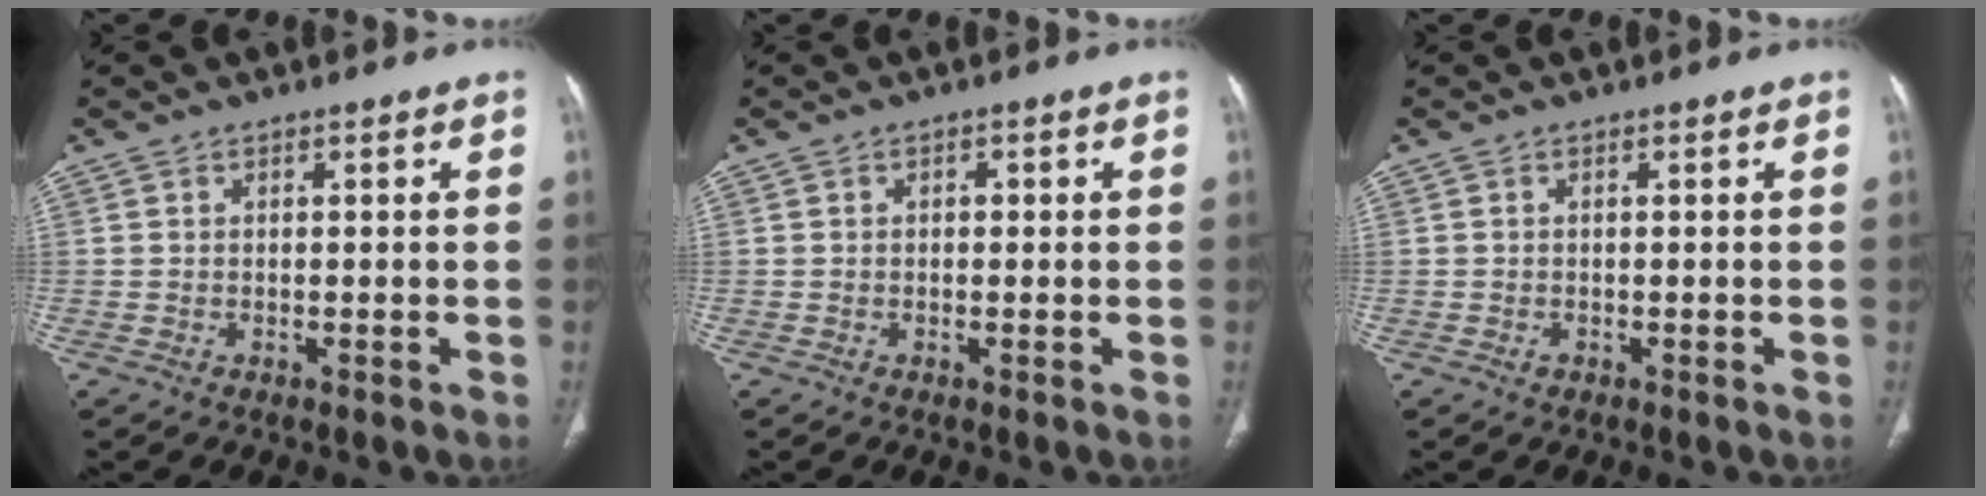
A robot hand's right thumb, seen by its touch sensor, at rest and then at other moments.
{"total": 1.1, "force": [0.2, 0.8, 0.8], "torque": [-0.010, 0.004, 0.002]}
{"total": 0.6, "force": [-0.2, 0.5, 0.3], "torque": [-0.003, 0.001, -0.003]}